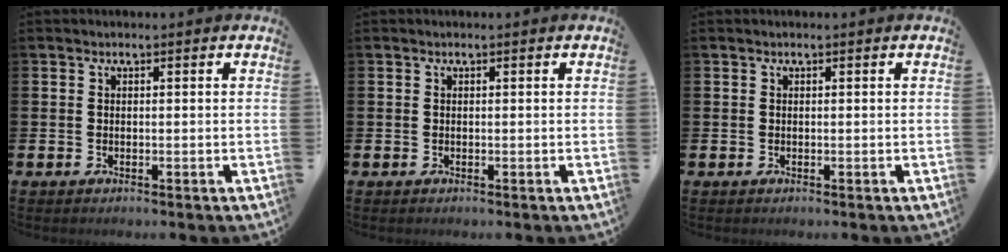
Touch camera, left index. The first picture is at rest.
{"total": 0.0}
{"total": 0.0}